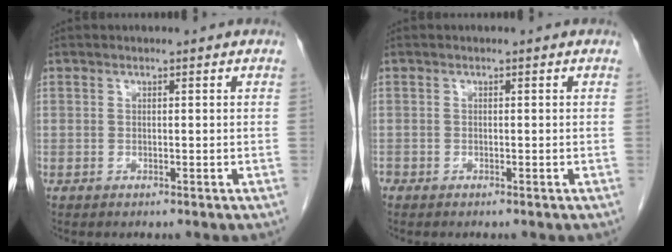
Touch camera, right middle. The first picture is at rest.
{"total": 0.7, "force": [-0.5, 0.4, 0.1], "torque": [-0.006, 0.001, -0.013]}